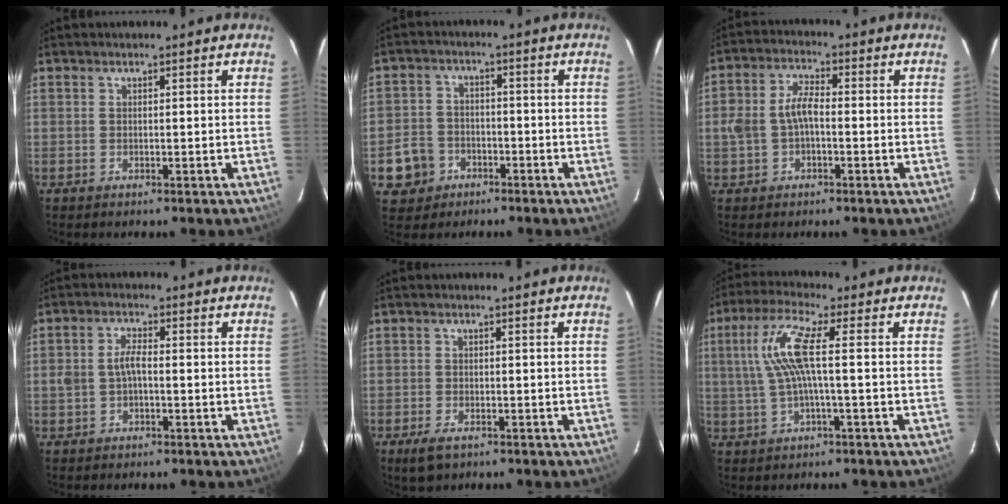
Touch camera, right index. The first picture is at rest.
{"total": 7.6, "force": [-3.5, 6.6, 1.8], "torque": [-0.059, 0.018, -0.052]}
{"total": 6.0, "force": [-1.0, 3.5, 4.8], "torque": [-0.101, 0.016, -0.015]}
{"total": 3.4, "force": [-0.7, 1.7, 2.9], "torque": [-0.061, 0.009, -0.009]}
{"total": 3.8, "force": [-2.6, 1.9, 2.2], "torque": [-0.051, -0.013, -0.045]}
{"total": 8.2, "force": [0.3, 0.4, 8.2], "torque": [-0.168, 0.005, 0.013]}